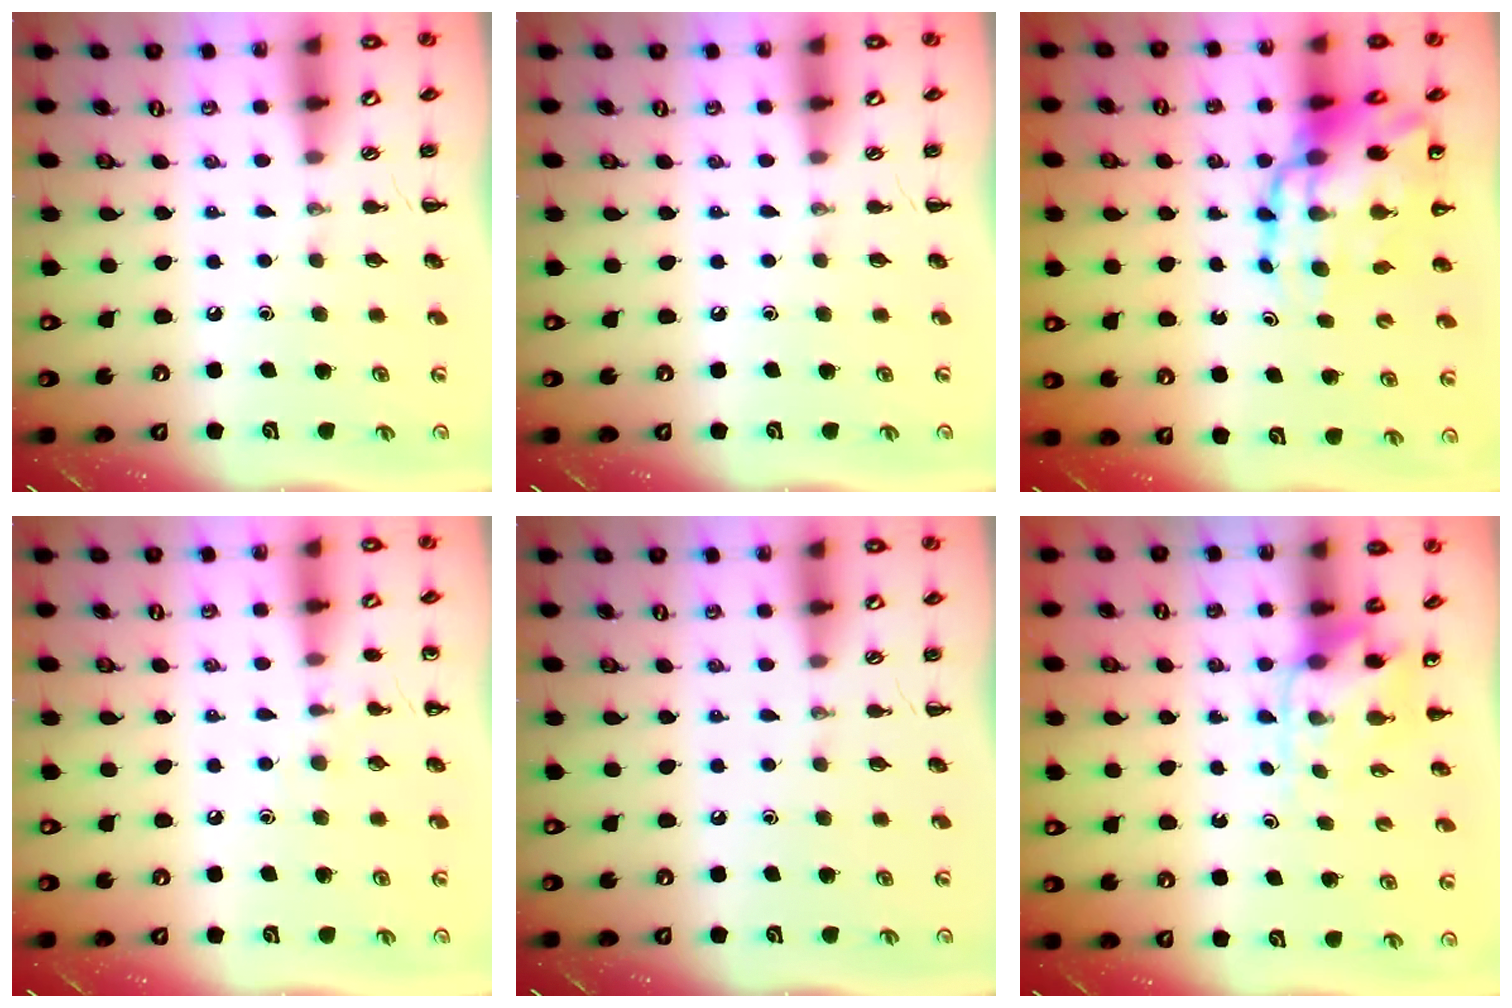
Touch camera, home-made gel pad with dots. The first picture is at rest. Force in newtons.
{"total": 0.0}
{"total": 14.9, "press": 14.3, "slide": 4.1}
{"total": 6.0, "press": 5.7, "slide": 1.9}
{"total": 0.0}
{"total": 4.8, "press": 4.8, "slide": 0.3}